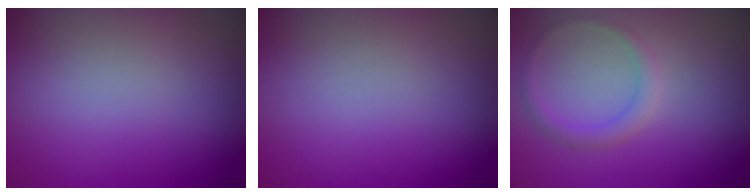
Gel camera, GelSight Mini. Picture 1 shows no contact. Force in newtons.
{"total": 0.0}
{"total": 1.6, "press": 1.6, "slide": 0.2}